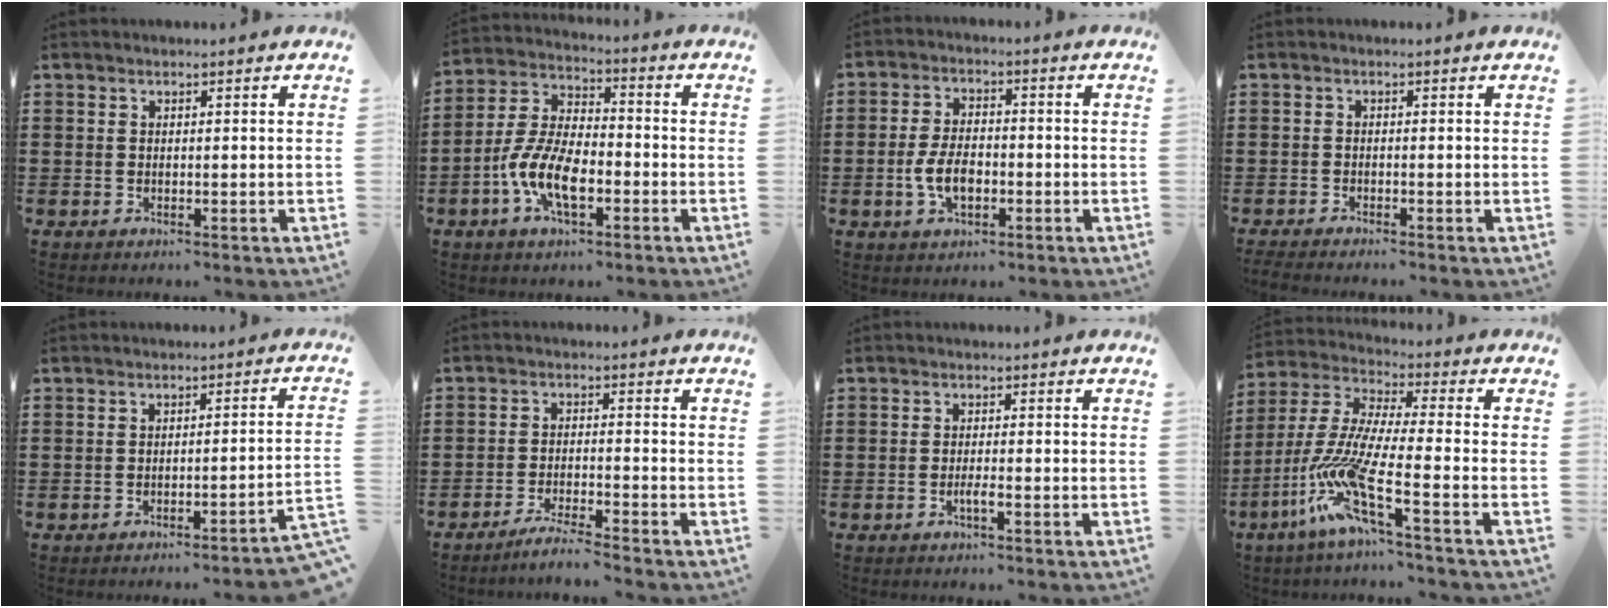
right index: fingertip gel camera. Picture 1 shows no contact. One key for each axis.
{"total": 9.1, "fx": -3.5, "fy": 4.1, "fz": 7.4, "tx": -0.180, "ty": -0.009, "tz": -0.070}
{"total": 5.9, "fx": -1.5, "fy": 3.1, "fz": 4.8, "tx": -0.114, "ty": -0.002, "tz": -0.032}
{"total": 1.0, "fx": -1.0, "fy": -0.2, "fz": 0.2, "tx": -0.005, "ty": -0.003, "tz": -0.019}
{"total": 2.5, "fx": -2.1, "fy": -0.6, "fz": 1.3, "tx": -0.024, "ty": -0.007, "tz": -0.044}
{"total": 3.4, "fx": -3.1, "fy": -0.5, "fz": 1.2, "tx": -0.023, "ty": -0.002, "tz": -0.060}
{"total": 1.9, "fx": -1.0, "fy": 0.1, "fz": 1.6, "tx": -0.034, "ty": -0.005, "tz": -0.020}
{"total": 11.5, "fx": -6.8, "fy": 1.5, "fz": 9.2, "tx": -0.227, "ty": -0.026, "tz": -0.149}